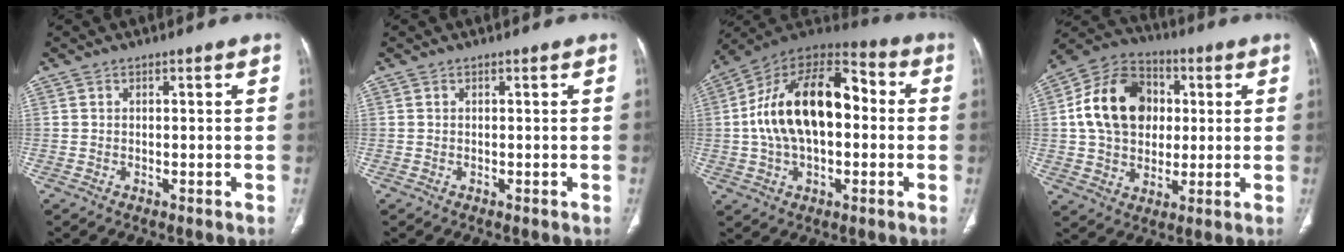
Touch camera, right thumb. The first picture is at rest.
{"total": 0.0}
{"total": 21.8, "force": [0.9, 12.6, 17.8], "torque": [-0.296, 0.037, 0.009]}
{"total": 17.2, "force": [2.3, 13.3, 10.7], "torque": [-0.162, 0.017, 0.037]}